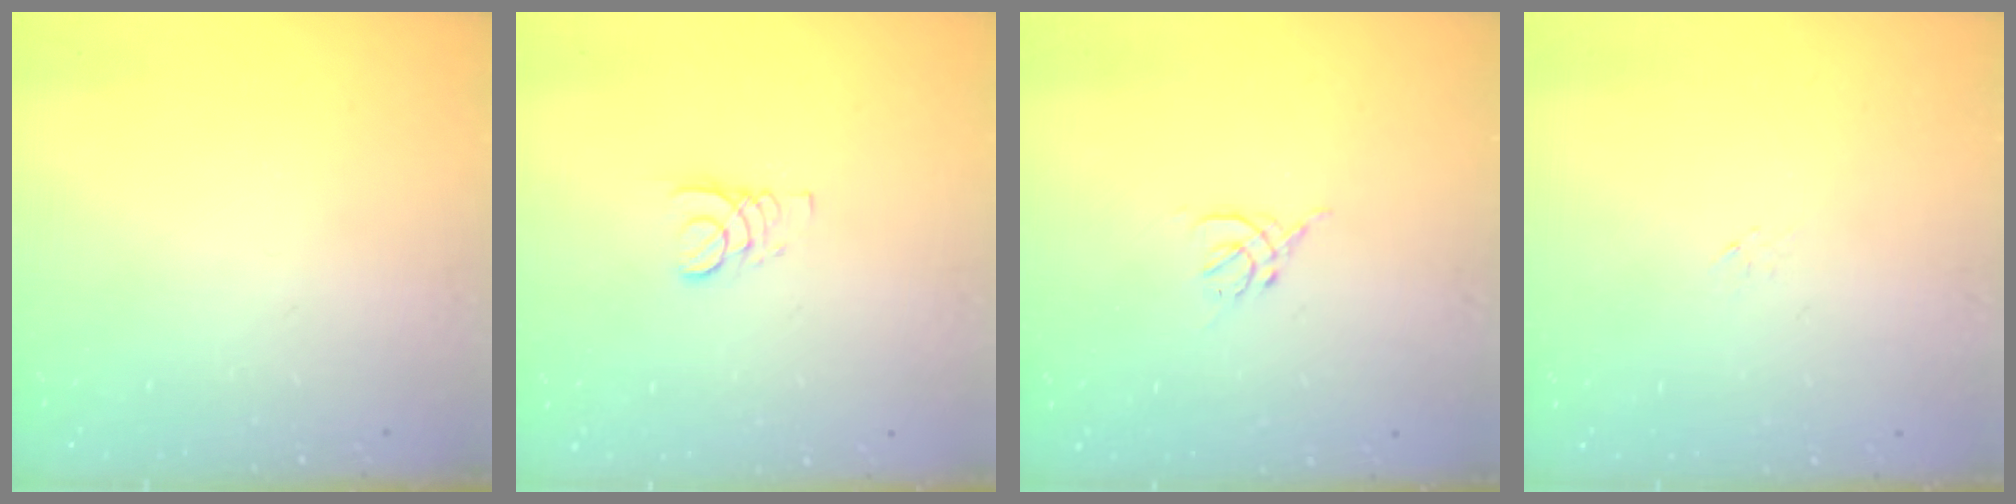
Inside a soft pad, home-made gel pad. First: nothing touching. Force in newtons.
{"total": 2.7, "press": 2.7, "slide": 0.3}
{"total": 1.6, "press": 1.5, "slide": 0.6}
{"total": 0.0}